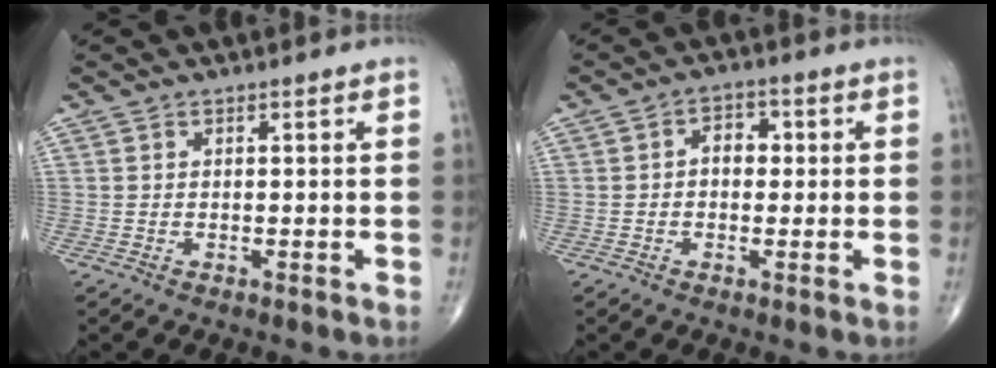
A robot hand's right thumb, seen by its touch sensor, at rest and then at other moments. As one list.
[{"total": 3.8, "force": [0.1, 2.8, 2.6], "torque": [-0.020, 0.011, -0.008]}]